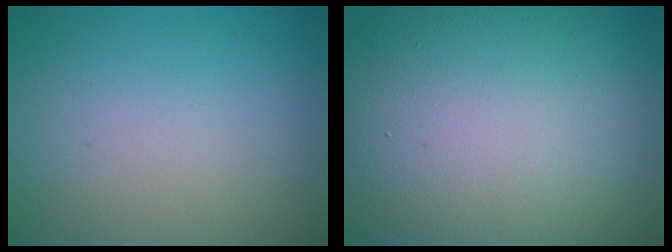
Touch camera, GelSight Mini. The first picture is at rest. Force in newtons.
{"total": 17.3, "press": 17.2, "slide": 1.6}